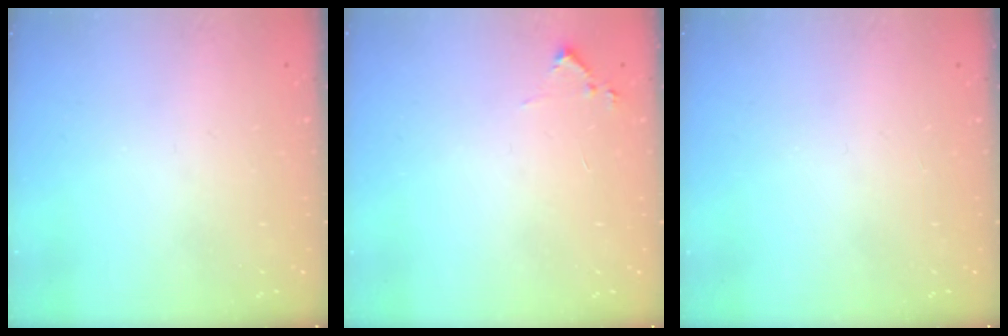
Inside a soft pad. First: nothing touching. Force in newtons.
{"total": 5.7, "press": 5.7, "slide": 0.6}
{"total": 0.0}